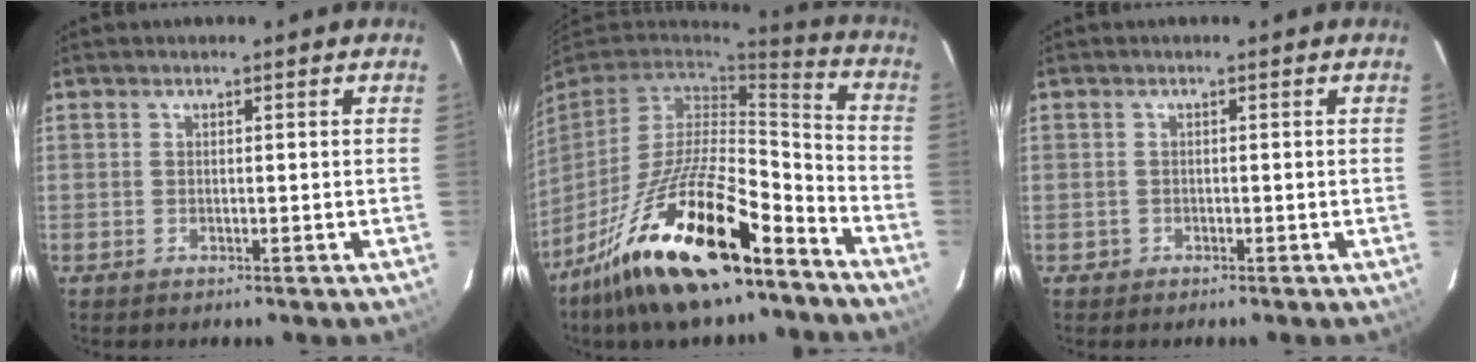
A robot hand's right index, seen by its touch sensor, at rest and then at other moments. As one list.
[{"total": 23.4, "force": [-15.6, 7.0, 15.9], "torque": [-0.304, -0.014, -0.268]}, {"total": 1.0, "force": [-0.5, 0.9, -0.1], "torque": [-0.001, 0.004, -0.006]}]